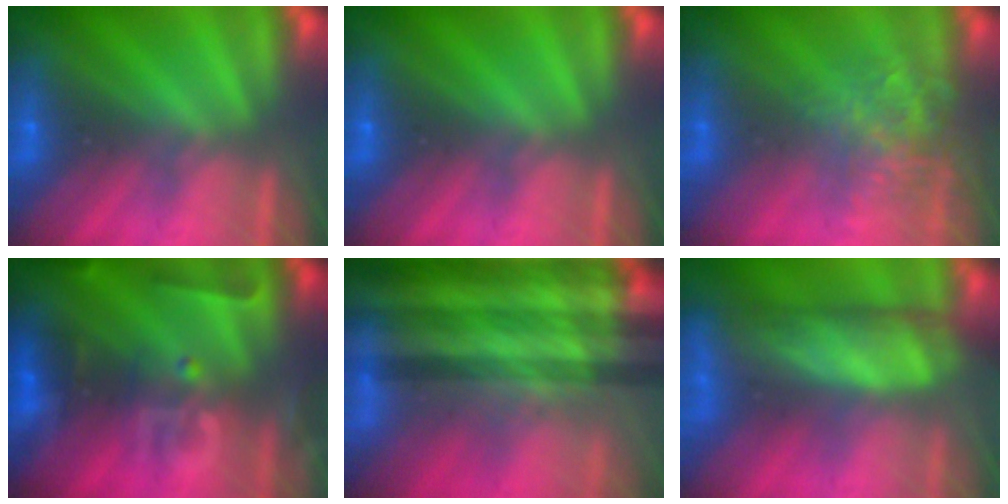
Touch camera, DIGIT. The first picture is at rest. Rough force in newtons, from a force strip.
{"total": 0.0}
{"total": 3.9}
{"total": 2.9}
{"total": 7.8}
{"total": 8.2}